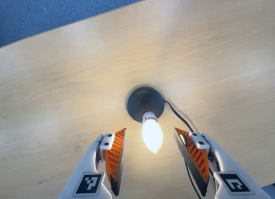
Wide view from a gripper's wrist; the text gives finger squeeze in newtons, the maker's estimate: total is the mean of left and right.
{"total": 0.0}